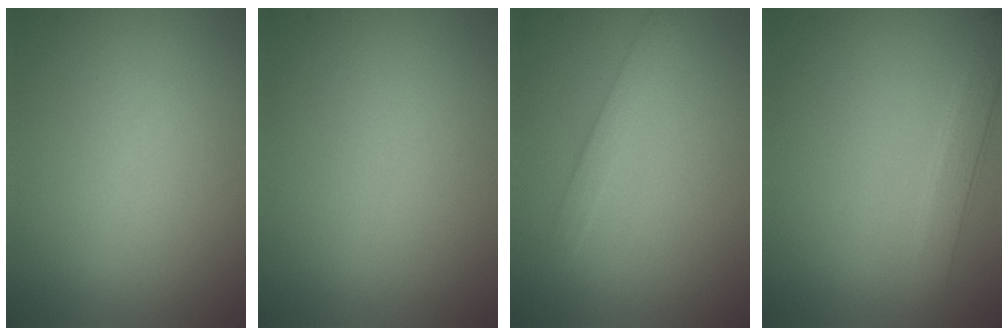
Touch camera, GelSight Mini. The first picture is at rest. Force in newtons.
{"total": 0.0}
{"total": 1.5, "press": 1.5, "slide": 0.1}
{"total": 2.6, "press": 2.6, "slide": 0.2}